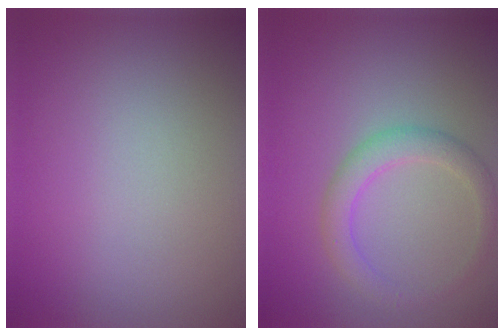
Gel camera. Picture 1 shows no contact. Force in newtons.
{"total": 2.8, "press": 2.8, "slide": 0.1}